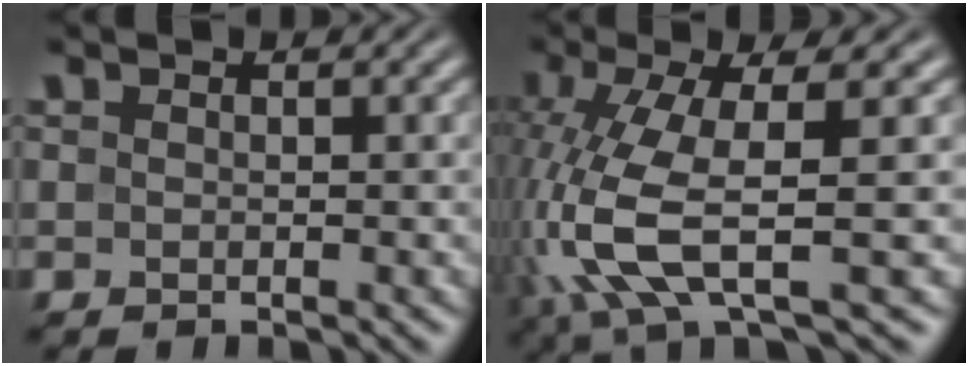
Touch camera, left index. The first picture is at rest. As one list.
[{"total": 9.2, "force": [-1.8, 3.0, 8.5], "torque": [-0.202, -0.003, -0.036]}]